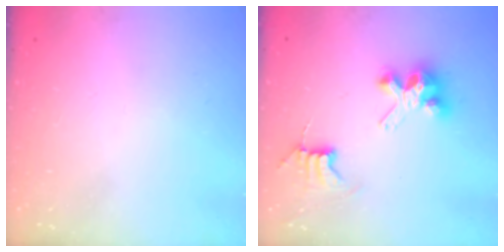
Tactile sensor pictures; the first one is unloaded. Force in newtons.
{"total": 7.9, "press": 7.9, "slide": 0.4}